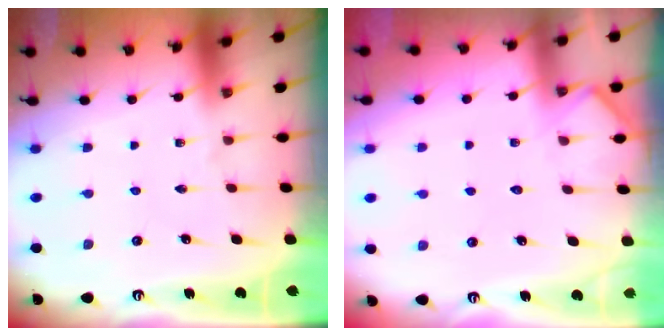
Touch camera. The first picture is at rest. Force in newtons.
{"total": 5.4, "press": 5.4, "slide": 0.5}